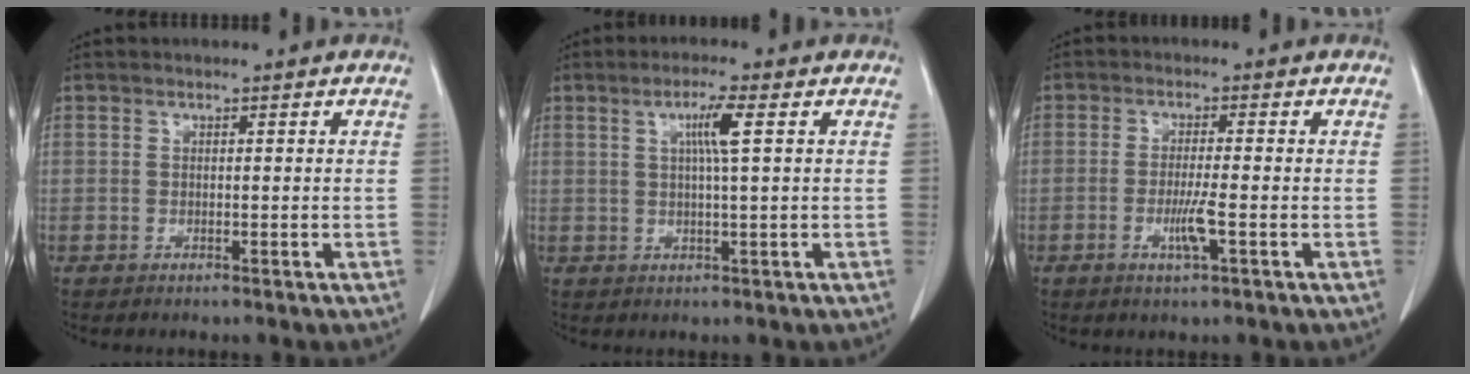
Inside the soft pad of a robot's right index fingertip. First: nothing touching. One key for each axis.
{"total": 4.2, "fx": 1.2, "fy": -0.5, "fz": 4.0, "tx": -0.074, "ty": 0.001, "tz": 0.021}
{"total": 4.0, "fx": -1.4, "fy": 0.0, "fz": 3.8, "tx": -0.074, "ty": -0.008, "tz": -0.025}